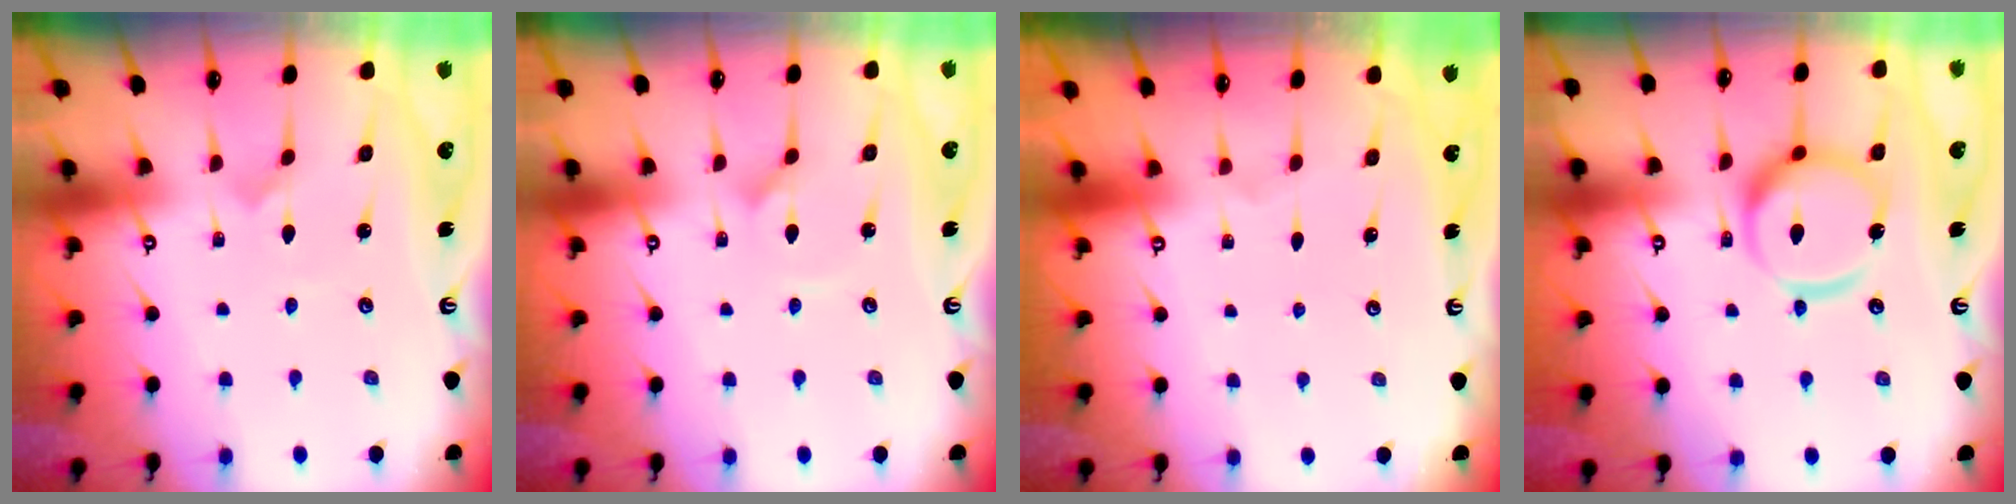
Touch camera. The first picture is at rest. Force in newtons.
{"total": 1.6, "press": 1.6, "slide": 0.1}
{"total": 0.0}
{"total": 14.1, "press": 14.1, "slide": 1.3}